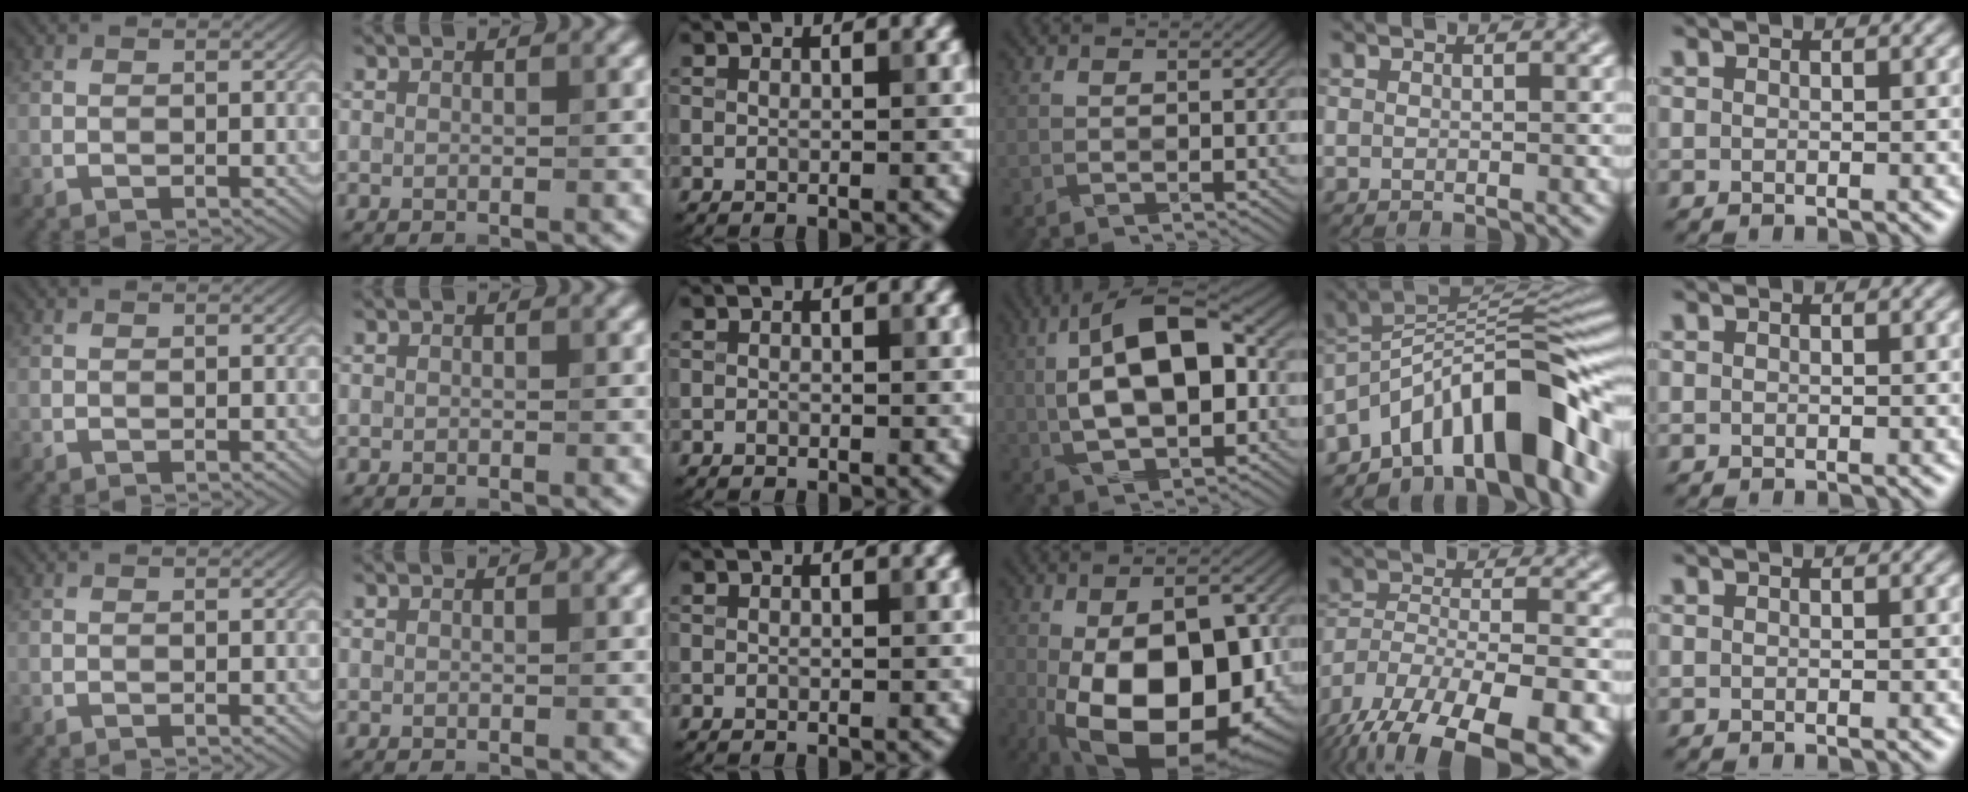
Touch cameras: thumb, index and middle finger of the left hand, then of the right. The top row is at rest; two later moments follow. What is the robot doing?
{"motion": "fold", "object": "hoodie"}